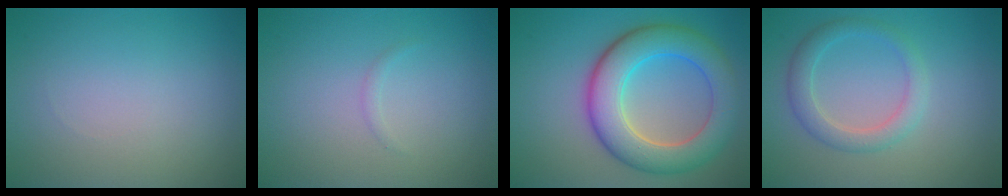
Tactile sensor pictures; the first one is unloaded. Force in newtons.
{"total": 0.5, "press": 0.5, "slide": 0.0}
{"total": 8.0, "press": 8.0, "slide": 0.3}
{"total": 2.8, "press": 2.8, "slide": 0.1}